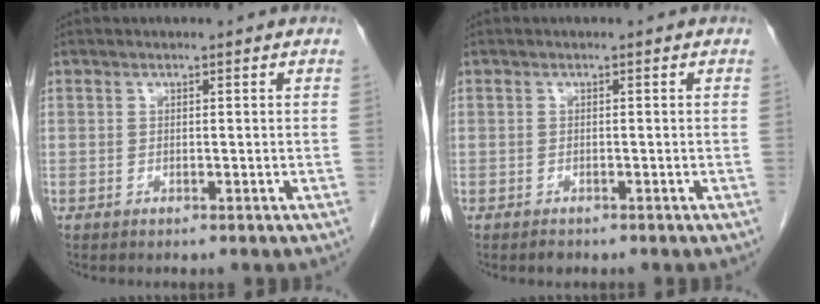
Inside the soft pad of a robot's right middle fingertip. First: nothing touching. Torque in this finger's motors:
{"motor_torque": [0.01, 0.01, 0.01, -0.01]}